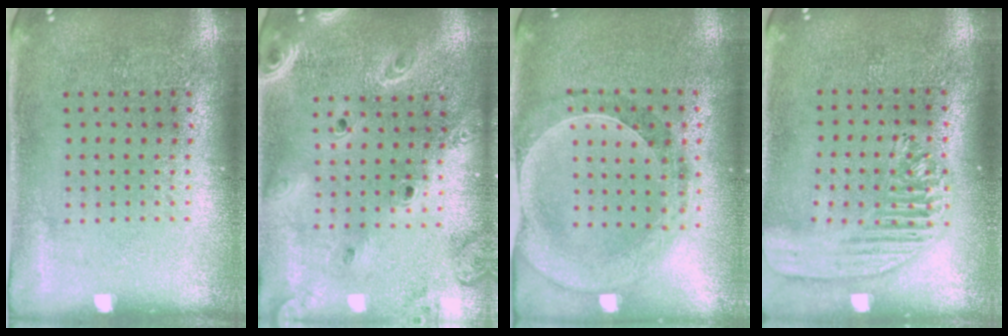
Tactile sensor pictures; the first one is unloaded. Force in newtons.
{"total": 2.6, "press": 2.3, "slide": 1.2}
{"total": 0.6, "press": 0.6, "slide": 0.2}
{"total": 1.8, "press": 1.6, "slide": 0.8}